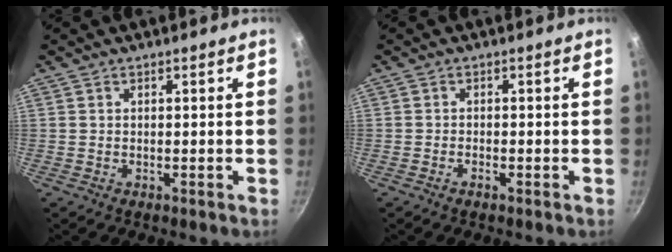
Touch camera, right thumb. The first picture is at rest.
{"total": 1.1, "force": [-0.6, 0.2, 0.9], "torque": [-0.025, 0.002, -0.014]}